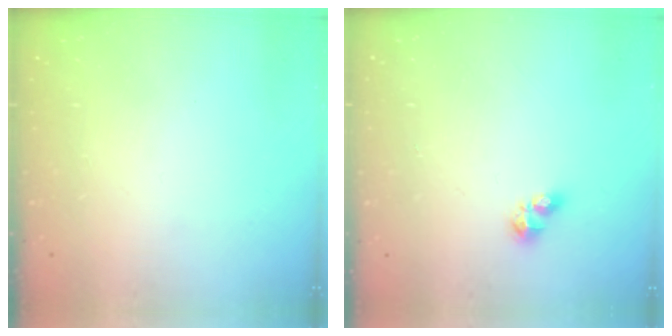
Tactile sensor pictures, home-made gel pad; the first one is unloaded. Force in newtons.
{"total": 5.7, "press": 5.7, "slide": 0.5}